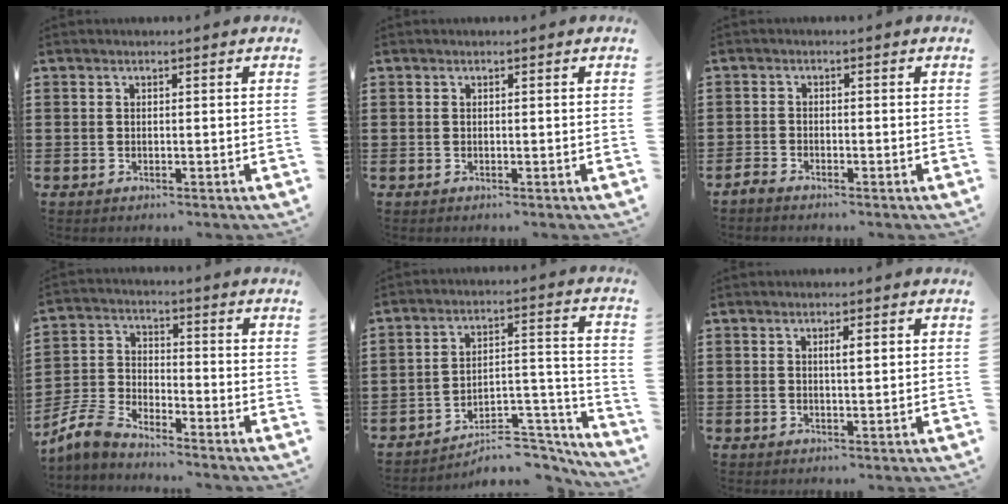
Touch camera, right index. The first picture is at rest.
{"total": 0.0}
{"total": 1.4, "force": [-1.4, 0.2, 0.1], "torque": [-0.006, 0.003, -0.029]}
{"total": 5.9, "force": [-5.6, 1.1, 1.6], "torque": [-0.065, -0.003, -0.119]}
{"total": 6.9, "force": [-6.0, 2.4, 2.5], "torque": [-0.035, 0.014, -0.112]}
{"total": 2.1, "force": [0.5, 0.4, 2.0], "torque": [-0.039, 0.003, 0.005]}